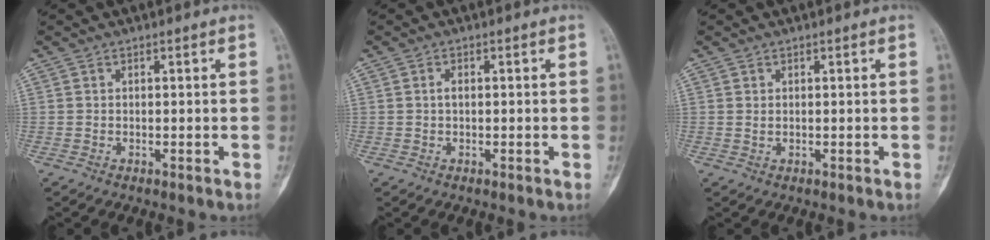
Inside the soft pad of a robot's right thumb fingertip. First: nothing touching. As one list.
[{"total": 1.2, "force": [0.0, 0.7, 1.0], "torque": [-0.019, 0.002, -0.001]}, {"total": 0.6, "force": [0.2, 0.4, 0.4], "torque": [-0.008, -0.001, 0.005]}]